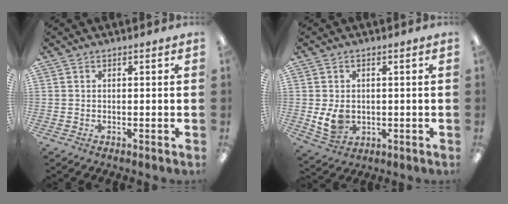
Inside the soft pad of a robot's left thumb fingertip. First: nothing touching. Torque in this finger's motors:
{"motor_torque": [0.09, 0.12, 0.13, -0.31, 0.16]}